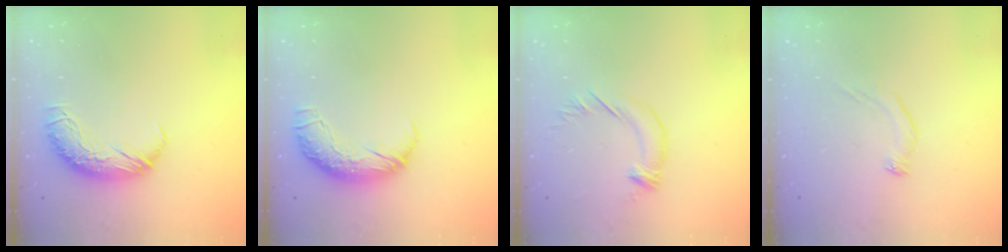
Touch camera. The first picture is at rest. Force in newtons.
{"total": 2.4, "press": 1.0, "slide": 2.2}
{"total": 2.9, "press": 2.9, "slide": 0.5}
{"total": 6.4, "press": 6.3, "slide": 0.8}